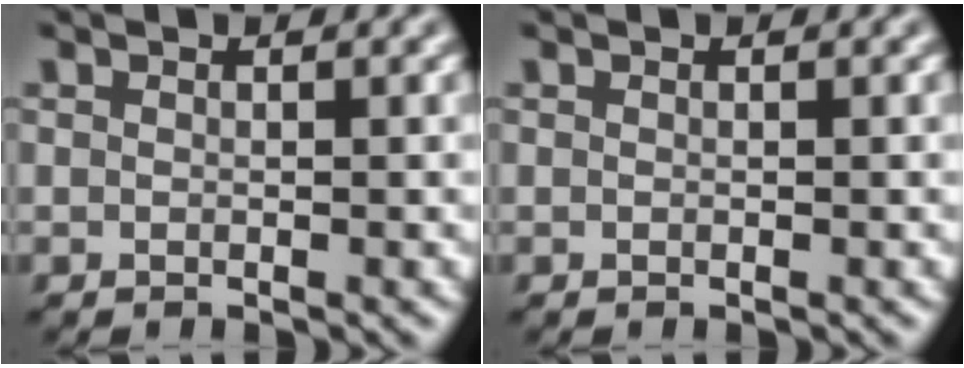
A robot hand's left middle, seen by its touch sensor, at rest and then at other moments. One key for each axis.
{"total": 0.0}